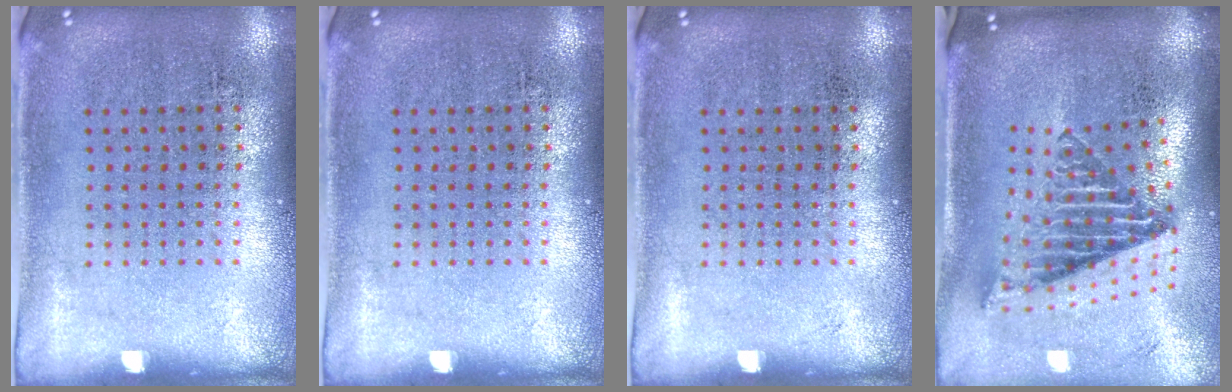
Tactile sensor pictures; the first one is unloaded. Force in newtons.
{"total": 0.0}
{"total": 0.0}
{"total": 2.8, "press": 1.7, "slide": 2.2}